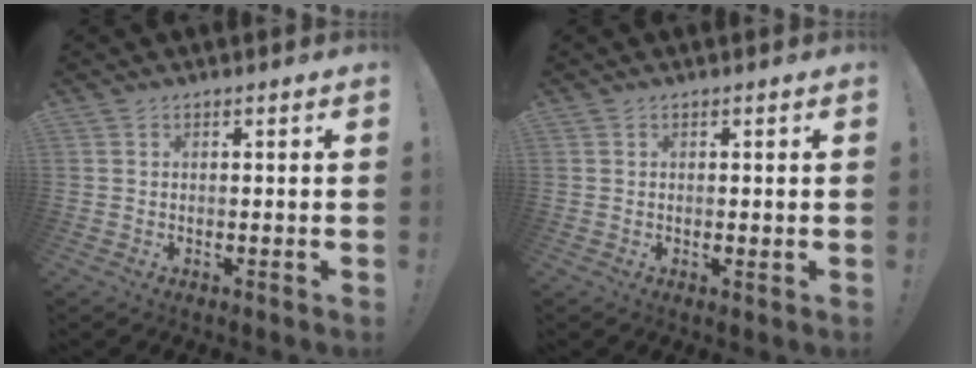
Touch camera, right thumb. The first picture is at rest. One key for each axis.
{"total": 0.6, "fx": 0.2, "fy": 0.3, "fz": 0.5, "tx": -0.013, "ty": 0.002, "tz": 0.004}